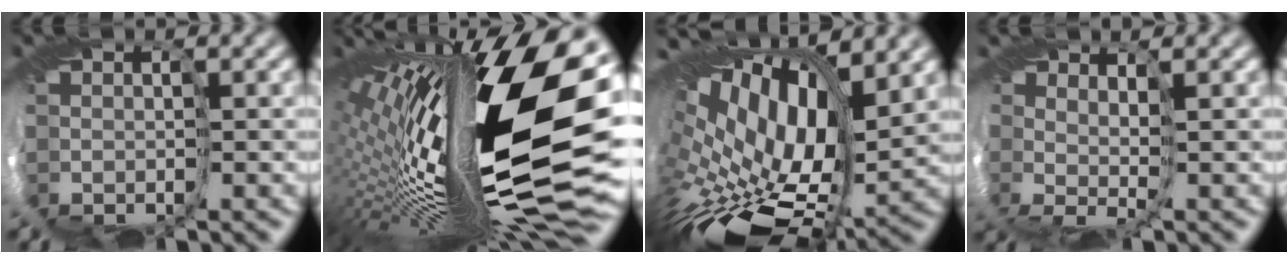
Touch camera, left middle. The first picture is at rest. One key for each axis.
{"total": 20.4, "fx": 1.5, "fy": 5.7, "fz": 19.5, "tx": -0.344, "ty": -0.034, "tz": 0.031}
{"total": 15.3, "fx": 3.1, "fy": 8.0, "fz": 12.7, "tx": -0.230, "ty": -0.004, "tz": 0.092}
{"total": 1.6, "fx": 0.9, "fy": -1.1, "fz": 0.8, "tx": -0.012, "ty": 0.002, "tz": 0.022}